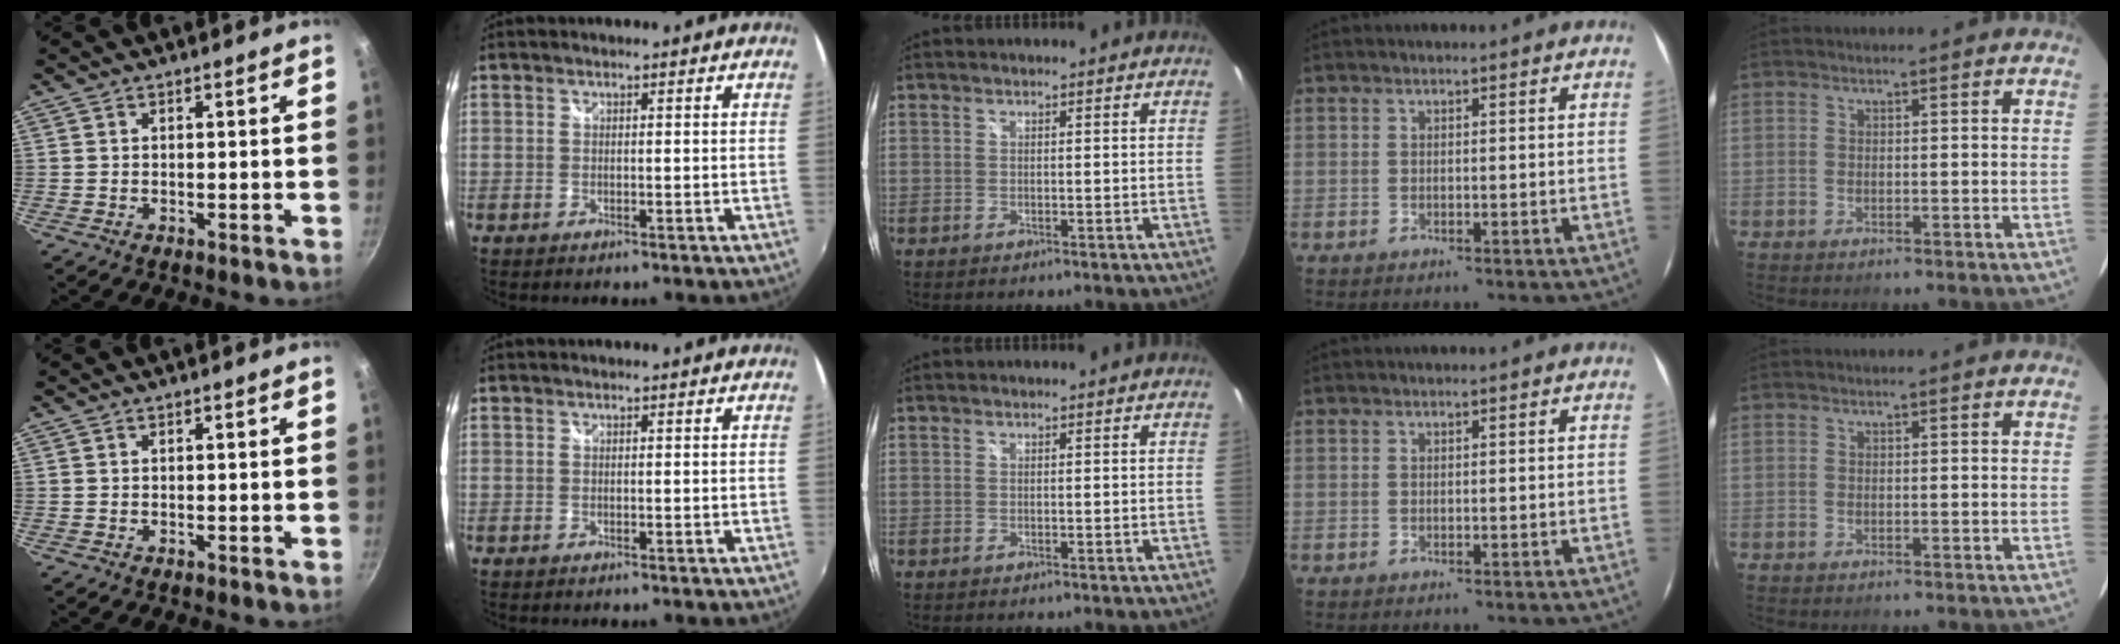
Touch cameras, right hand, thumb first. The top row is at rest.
{}